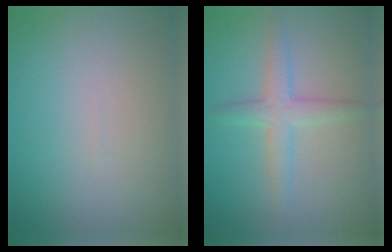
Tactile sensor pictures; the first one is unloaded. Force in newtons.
{"total": 2.9, "press": 2.9, "slide": 0.1}